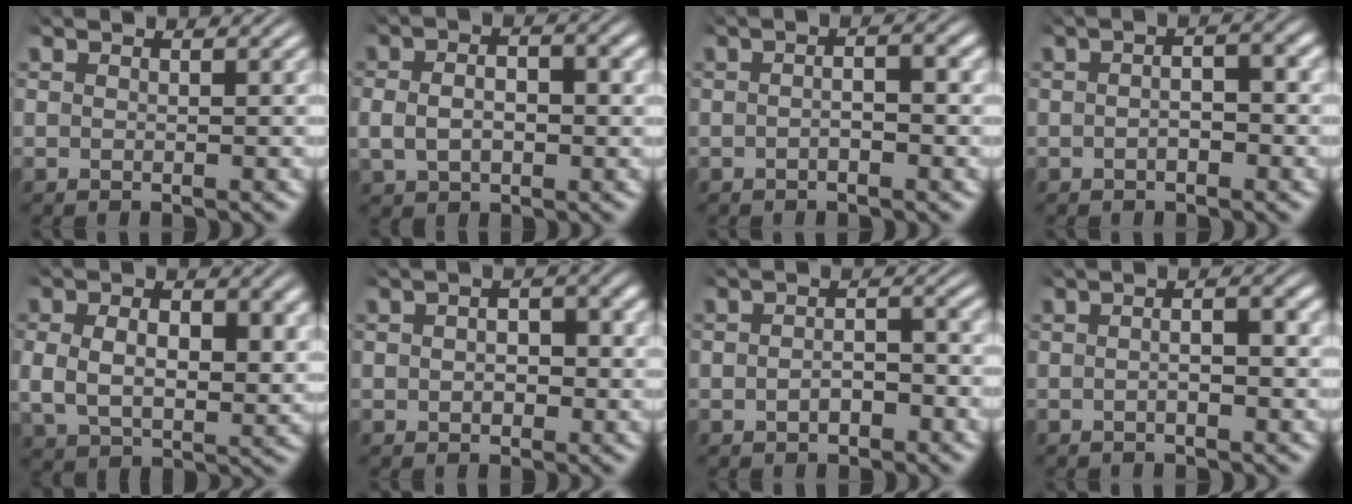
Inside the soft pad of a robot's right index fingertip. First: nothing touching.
{"total": 3.8, "force": [-0.4, 2.4, 2.9], "torque": [-0.052, -0.001, -0.001]}
{"total": 2.1, "force": [-0.5, 0.6, 1.9], "torque": [-0.023, 0.005, -0.016]}
{"total": 2.4, "force": [-0.4, 0.9, 2.1], "torque": [-0.024, 0.007, -0.013]}
{"total": 5.8, "force": [0.6, 4.1, 4.0], "torque": [-0.088, -0.016, 0.021]}
{"total": 2.3, "force": [0.0, 1.5, 1.8], "torque": [-0.022, 0.001, -0.001]}
{"total": 2.2, "force": [-1.1, 1.2, 1.4], "torque": [-0.016, 0.003, -0.021]}
{"total": 2.1, "force": [-0.3, 0.6, 2.0], "torque": [-0.025, 0.007, -0.012]}